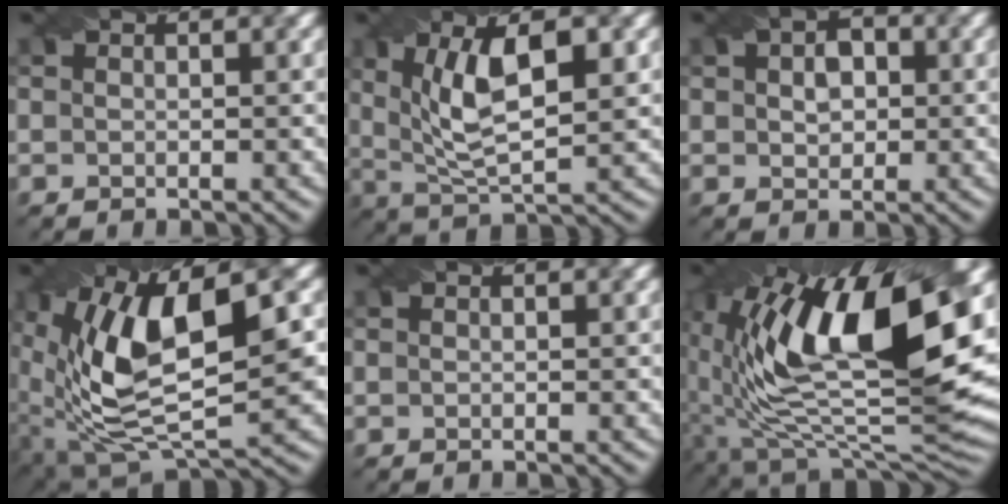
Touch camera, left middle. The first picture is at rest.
{"total": 7.8, "force": [1.8, 2.9, 7.0], "torque": [-0.133, 0.002, 0.031]}
{"total": 3.4, "force": [0.5, 2.5, 2.3], "torque": [-0.033, 0.005, 0.006]}
{"total": 13.8, "force": [1.5, 6.6, 12.0], "torque": [-0.237, -0.011, 0.029]}
{"total": 0.0}
{"total": 15.6, "force": [4.7, 6.5, 13.4], "torque": [-0.239, -0.002, 0.074]}